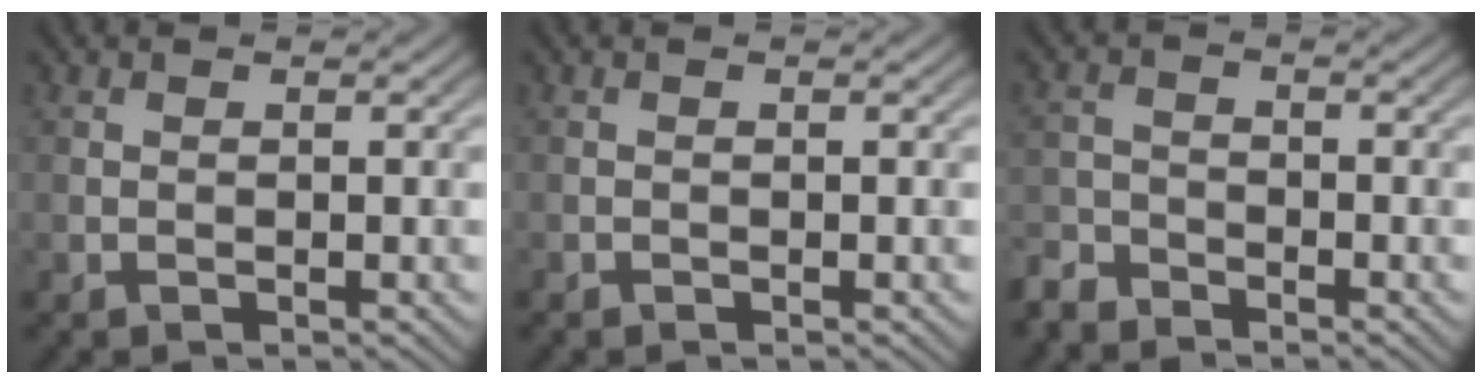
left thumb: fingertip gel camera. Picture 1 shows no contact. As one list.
[{"total": 0.0}, {"total": 3.4, "force": [-3.1, 1.0, 0.7], "torque": [-0.018, -0.006, -0.076]}]